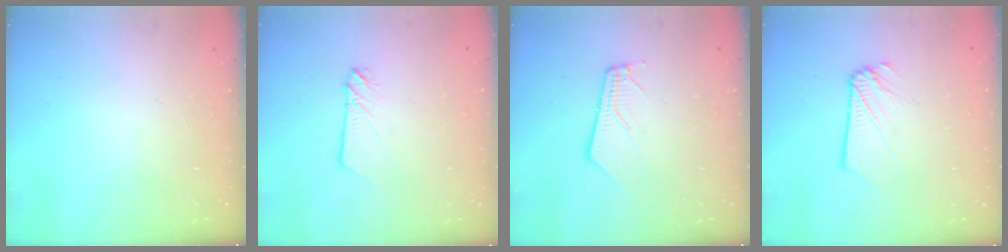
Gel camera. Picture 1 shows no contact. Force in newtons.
{"total": 2.3, "press": 2.3, "slide": 0.3}
{"total": 3.8, "press": 3.8, "slide": 0.3}
{"total": 2.5, "press": 2.5, "slide": 0.1}